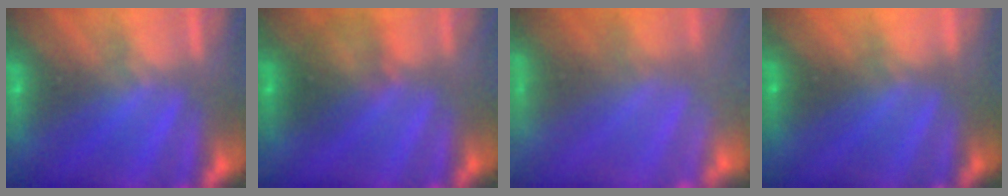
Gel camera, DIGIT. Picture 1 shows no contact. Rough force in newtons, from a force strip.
{"total": 2.9}
{"total": 8.7}
{"total": 3.3}